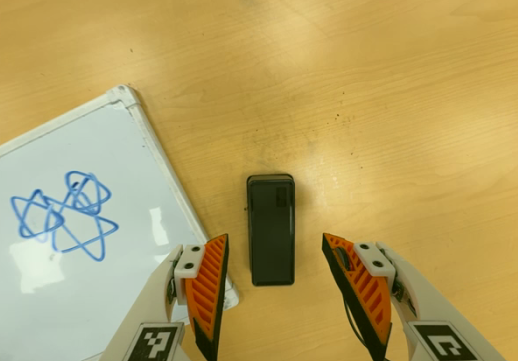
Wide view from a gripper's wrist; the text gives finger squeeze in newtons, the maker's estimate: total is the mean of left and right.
{"total": 0.0}